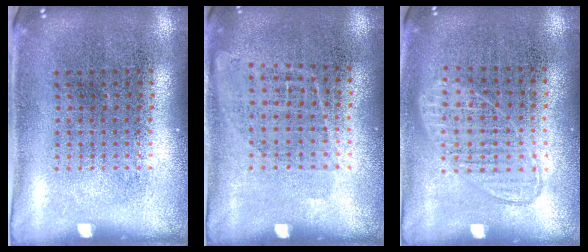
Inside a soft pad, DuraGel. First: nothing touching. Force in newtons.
{"total": 1.1, "press": 0.9, "slide": 0.7}
{"total": 0.9, "press": 0.9, "slide": 0.3}